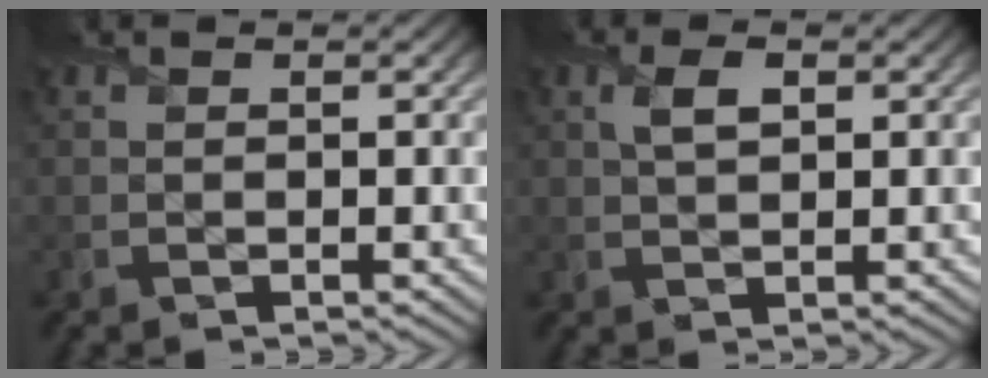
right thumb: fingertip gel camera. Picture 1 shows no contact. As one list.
[{"total": 2.4, "force": [1.0, 1.0, 2.0], "torque": [-0.046, 0.006, 0.018]}]